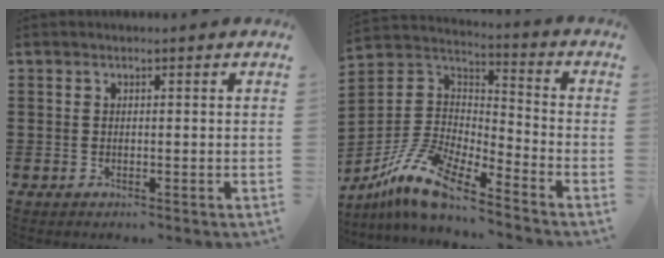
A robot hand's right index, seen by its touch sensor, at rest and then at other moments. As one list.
[{"total": 11.2, "force": [-9.0, 2.6, 6.2], "torque": [-0.154, 0.014, -0.186]}]